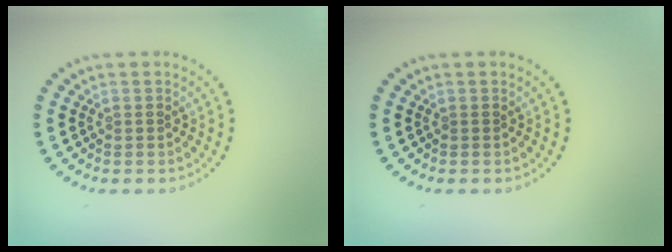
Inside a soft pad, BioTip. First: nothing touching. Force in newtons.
{"total": 0.0}